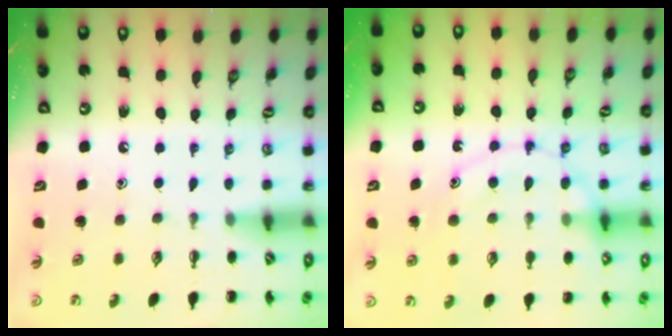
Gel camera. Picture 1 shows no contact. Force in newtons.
{"total": 13.0, "press": 12.9, "slide": 1.5}